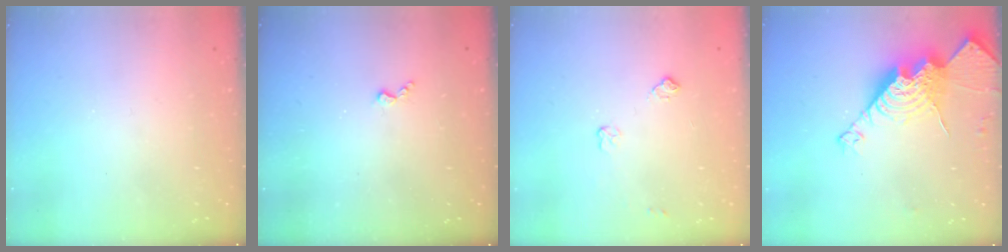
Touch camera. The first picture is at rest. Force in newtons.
{"total": 3.3, "press": 3.3, "slide": 0.5}
{"total": 6.0, "press": 6.0, "slide": 0.8}
{"total": 21.4, "press": 21.3, "slide": 1.9}